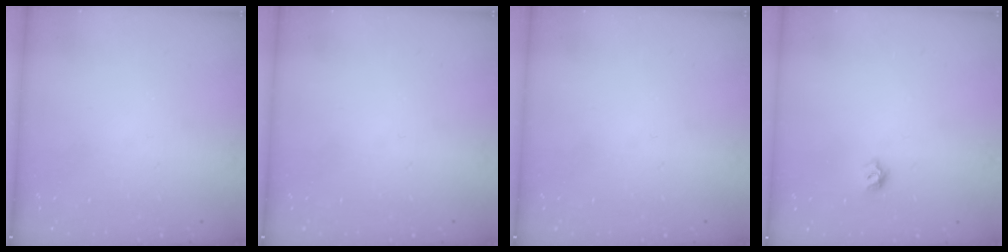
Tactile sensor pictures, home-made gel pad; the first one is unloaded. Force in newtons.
{"total": 0.0}
{"total": 0.0}
{"total": 5.7, "press": 5.6, "slide": 0.7}